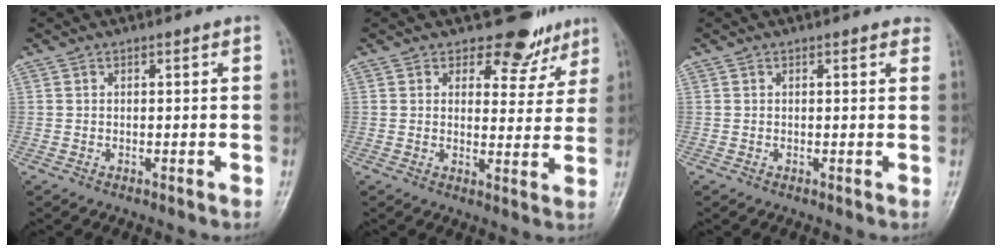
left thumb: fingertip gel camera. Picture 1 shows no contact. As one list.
[{"total": 7.6, "force": [6.0, 4.5, 1.4], "torque": [0.018, -0.043, 0.069]}, {"total": 1.9, "force": [1.4, 0.7, 1.0], "torque": [0.002, 0.001, 0.008]}]